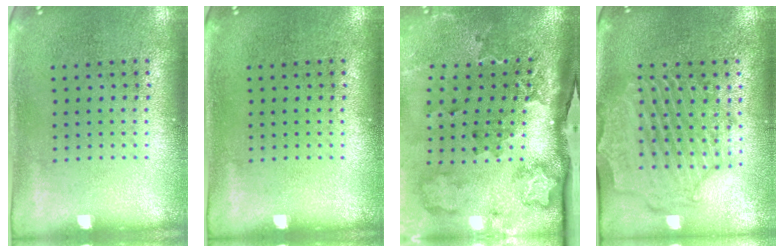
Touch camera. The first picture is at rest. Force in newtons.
{"total": 0.0}
{"total": 3.0, "press": 2.2, "slide": 2.0}
{"total": 2.2, "press": 2.1, "slide": 0.8}